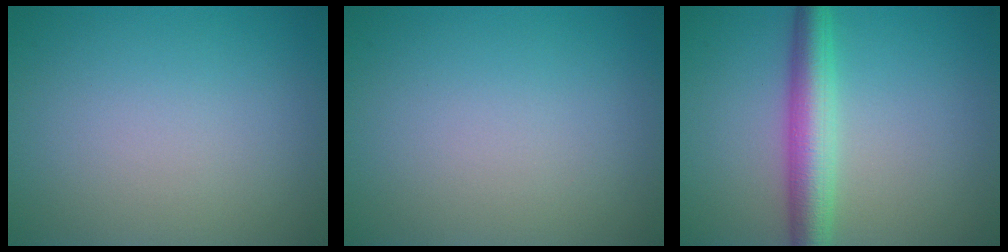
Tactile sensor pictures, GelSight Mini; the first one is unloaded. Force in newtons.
{"total": 0.0}
{"total": 4.9, "press": 4.9, "slide": 0.1}